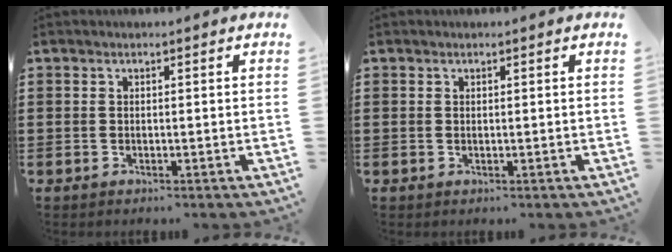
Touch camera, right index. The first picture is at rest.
{"total": 0.0}